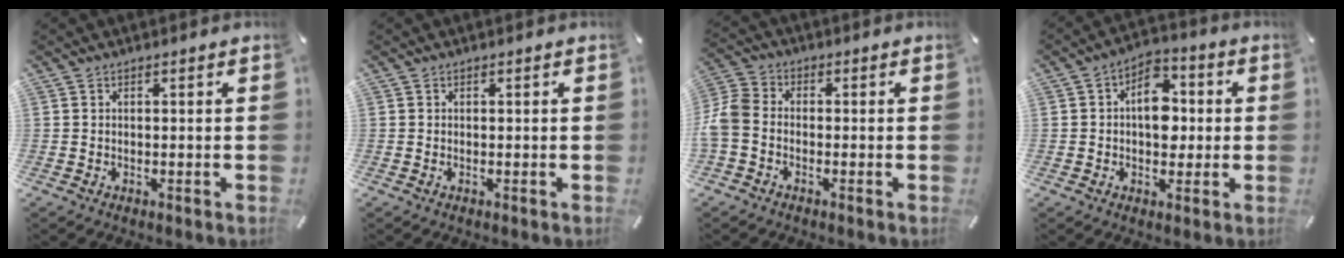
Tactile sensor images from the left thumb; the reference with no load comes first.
{"total": 0.0}
{"total": 5.9, "force": [-1.8, 4.2, 3.8], "torque": [-0.087, 0.013, -0.032]}
{"total": 9.3, "force": [0.1, 6.7, 6.5], "torque": [-0.075, 0.006, -0.002]}